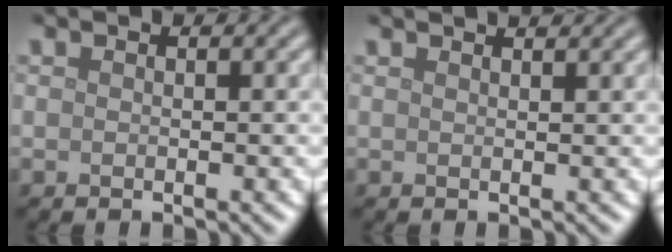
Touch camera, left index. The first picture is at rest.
{"total": 2.9, "force": [2.3, 1.1, 1.4], "torque": [0.000, 0.013, -0.002]}